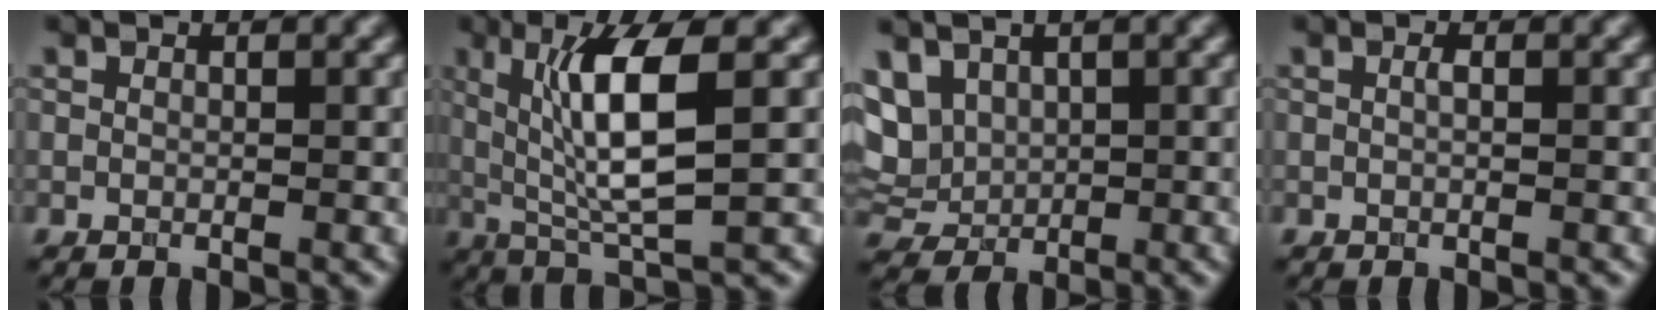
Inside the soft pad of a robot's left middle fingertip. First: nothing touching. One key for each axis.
{"total": 7.5, "fx": 1.3, "fy": 1.7, "fz": 7.2, "tx": -0.125, "ty": -0.007, "tz": 0.029}
{"total": 4.6, "fx": 1.6, "fy": 3.4, "fz": 2.8, "tx": -0.077, "ty": 0.006, "tz": 0.039}
{"total": 0.6, "fx": -0.1, "fy": 0.1, "fz": 0.6, "tx": -0.013, "ty": 0.003, "tz": 0.001}